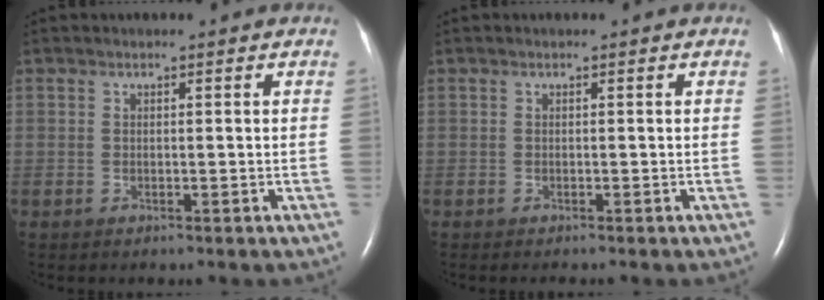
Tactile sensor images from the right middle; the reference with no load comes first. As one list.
[{"total": 0.7, "force": [-0.6, 0.1, 0.3], "torque": [-0.007, -0.002, -0.007]}]